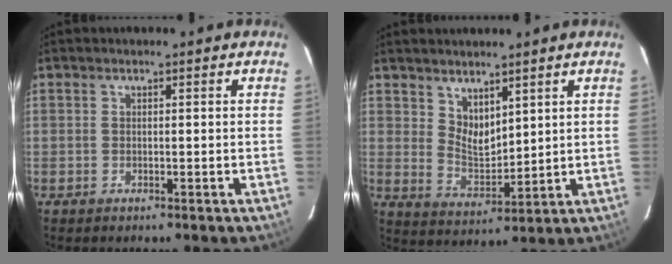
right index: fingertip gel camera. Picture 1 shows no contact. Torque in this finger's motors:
{"motor_torque": [0.12, 0.23, -0.02, 0.01]}